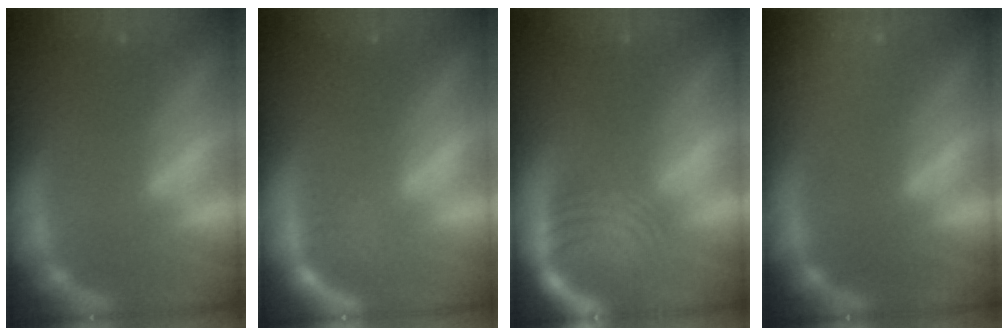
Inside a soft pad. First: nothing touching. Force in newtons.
{"total": 3.0}
{"total": 8.5}
{"total": 7.0}